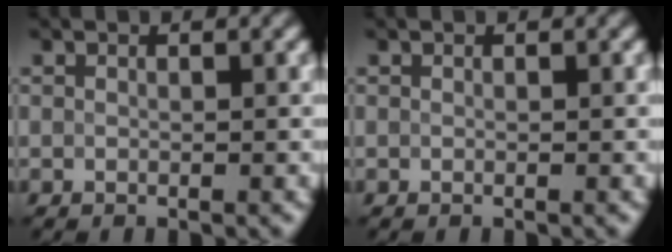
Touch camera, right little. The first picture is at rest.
{"total": 0.0}